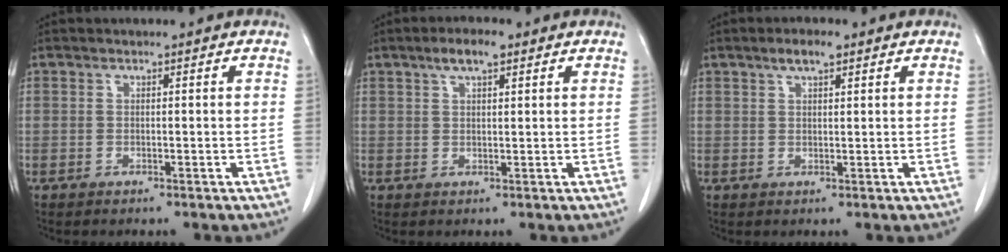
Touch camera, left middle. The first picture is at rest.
{"total": 3.7, "force": [2.3, 1.0, 2.8], "torque": [-0.056, 0.008, 0.041]}
{"total": 2.9, "force": [1.9, 0.8, 2.1], "torque": [-0.041, 0.006, 0.033]}